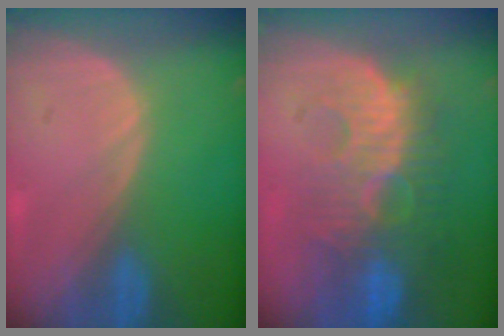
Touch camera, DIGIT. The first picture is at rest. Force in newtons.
{"total": 10.6, "press": 9.9, "slide": 3.8}